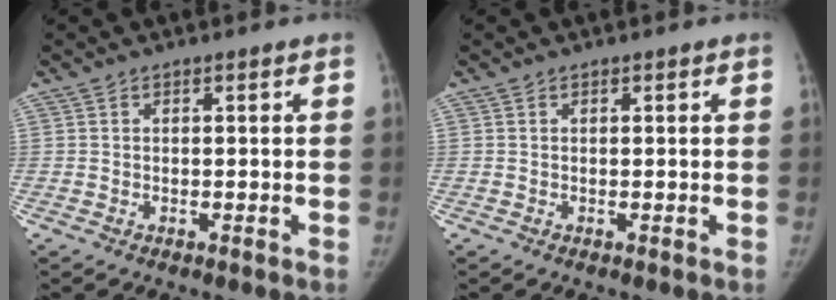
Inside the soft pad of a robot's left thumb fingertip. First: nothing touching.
{"total": 0.0}